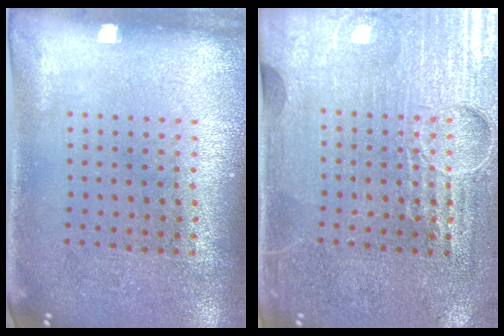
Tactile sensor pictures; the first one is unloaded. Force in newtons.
{"total": 4.2, "press": 4.1, "slide": 1.1}